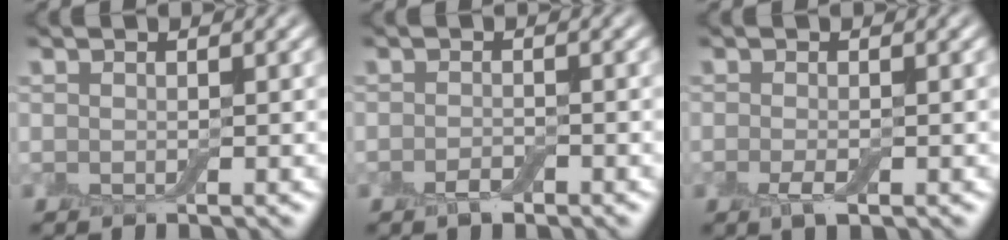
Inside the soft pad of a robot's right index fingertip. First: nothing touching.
{"total": 1.1, "force": [-0.9, 0.4, 0.6], "torque": [-0.013, 0.000, -0.016]}
{"total": 1.4, "force": [-0.7, 0.4, 1.2], "torque": [-0.023, -0.005, -0.014]}